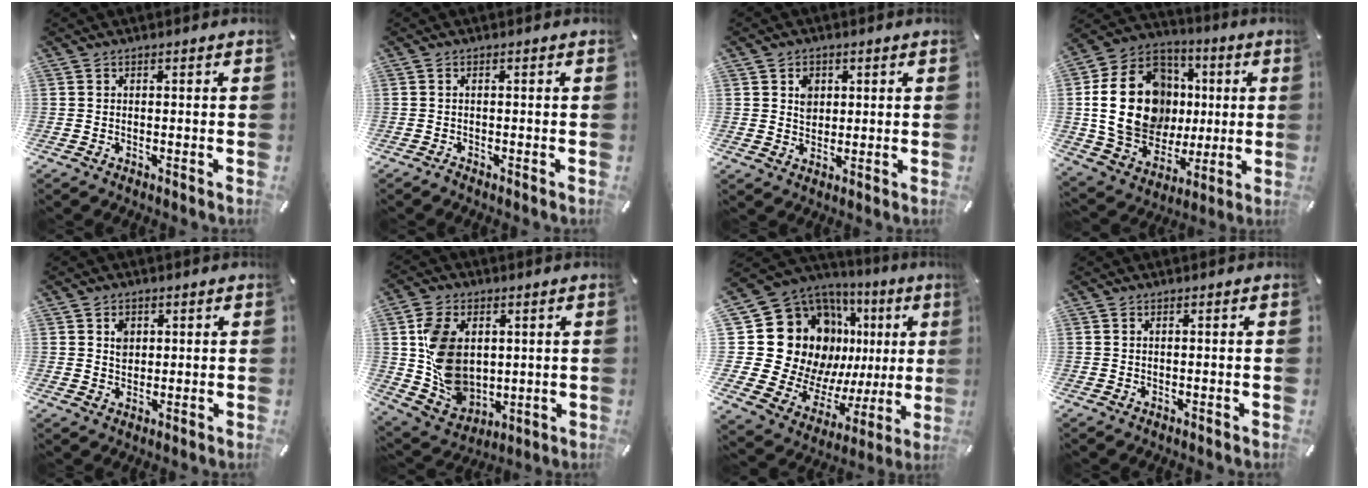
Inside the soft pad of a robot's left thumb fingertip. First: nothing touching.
{"total": 0.5, "force": [-0.4, 0.1, 0.4], "torque": [-0.009, -0.002, -0.007]}
{"total": 4.0, "force": [1.2, 3.5, 1.5], "torque": [-0.013, -0.002, 0.016]}
{"total": 23.0, "force": [1.5, 18.3, 13.8], "torque": [-0.265, 0.011, 0.042]}
{"total": 3.2, "force": [1.0, 2.8, 1.3], "torque": [-0.007, -0.005, 0.013]}
{"total": 13.2, "force": [2.8, 10.4, 7.6], "torque": [-0.163, 0.000, 0.057]}
{"total": 25.6, "force": [7.6, 18.7, 15.8], "torque": [-0.264, -0.097, 0.187]}
{"total": 0.0}